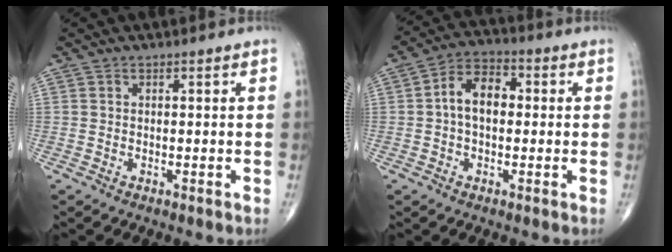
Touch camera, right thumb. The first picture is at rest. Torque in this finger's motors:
{"motor_torque": [-0.30, 0.36, 0.09, -0.08, 0.13]}